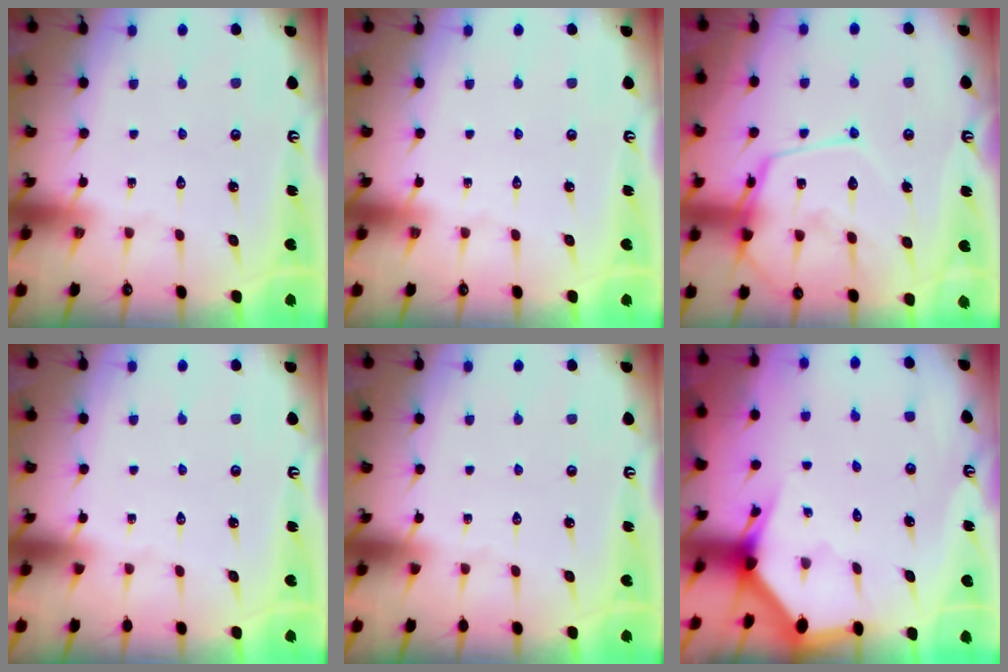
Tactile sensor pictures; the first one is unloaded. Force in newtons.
{"total": 0.0}
{"total": 15.3, "press": 15.3, "slide": 1.4}
{"total": 0.0}
{"total": 0.0}
{"total": 2.9, "press": 2.9, "slide": 0.1}